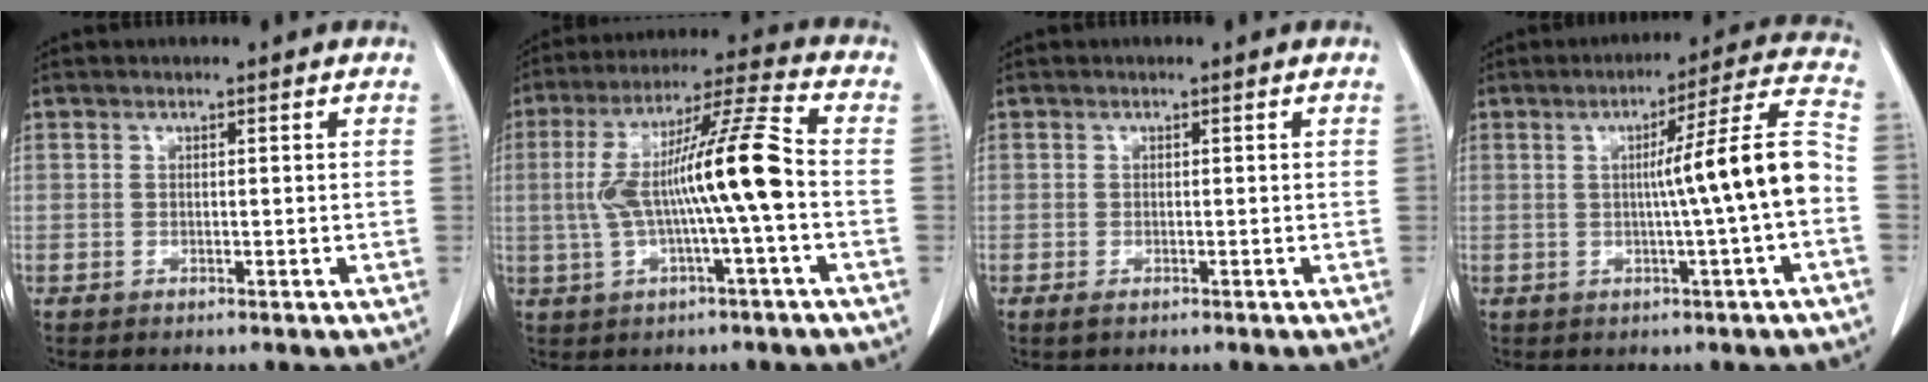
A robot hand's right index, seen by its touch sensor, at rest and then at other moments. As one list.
[{"total": 13.2, "force": [-1.0, 0.0, 13.1], "torque": [-0.245, 0.025, -0.023]}, {"total": 0.7, "force": [-0.4, 0.3, 0.5], "torque": [-0.012, -0.002, -0.002]}, {"total": 10.9, "force": [-1.2, -1.5, 10.8], "torque": [-0.153, 0.015, -0.018]}]